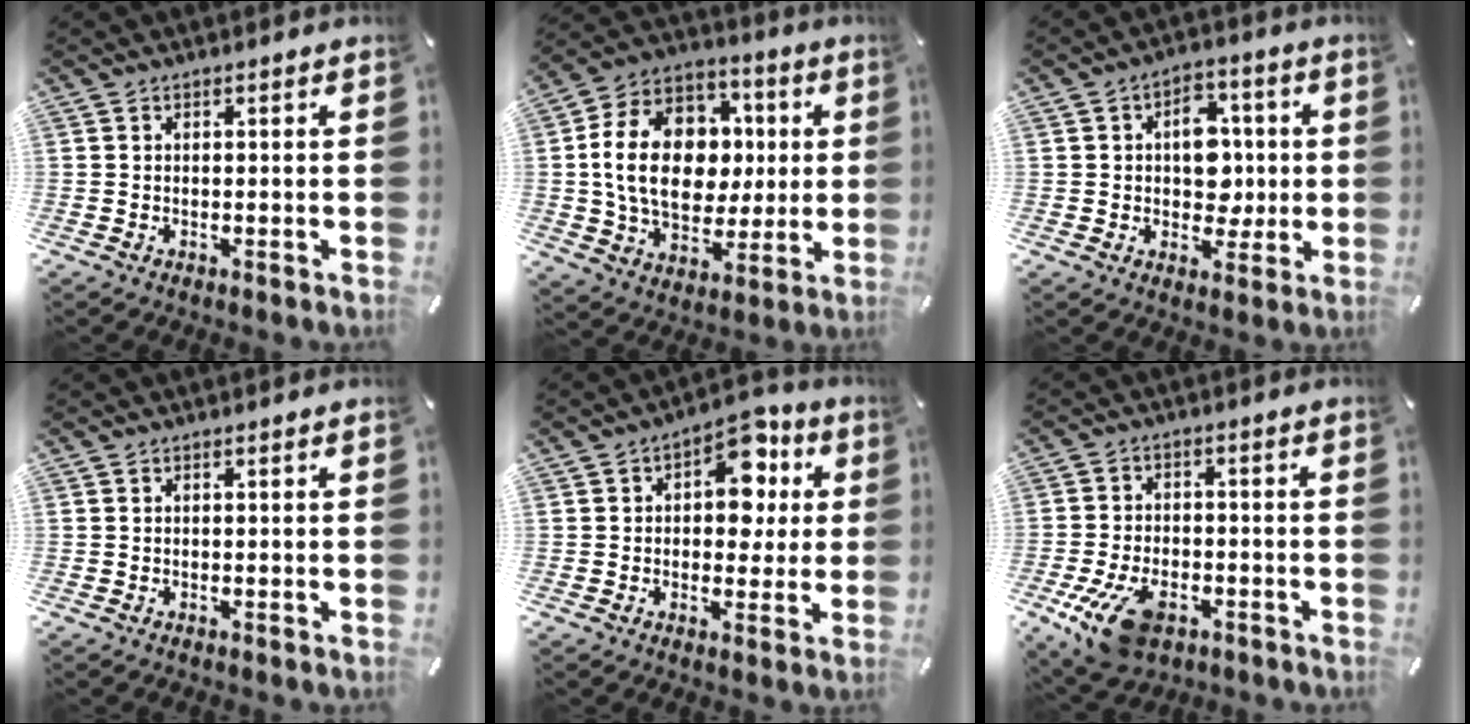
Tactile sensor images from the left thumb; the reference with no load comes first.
{"total": 19.0, "force": [0.7, 14.7, 12.0], "torque": [-0.236, 0.017, 0.017]}
{"total": 10.3, "force": [0.7, 8.0, 6.5], "torque": [-0.075, 0.005, 0.010]}
{"total": 0.0}
{"total": 11.2, "force": [3.4, 7.4, 7.7], "torque": [-0.096, -0.015, 0.056]}
{"total": 11.8, "force": [-5.5, 7.0, 7.7], "torque": [-0.151, 0.018, -0.098]}